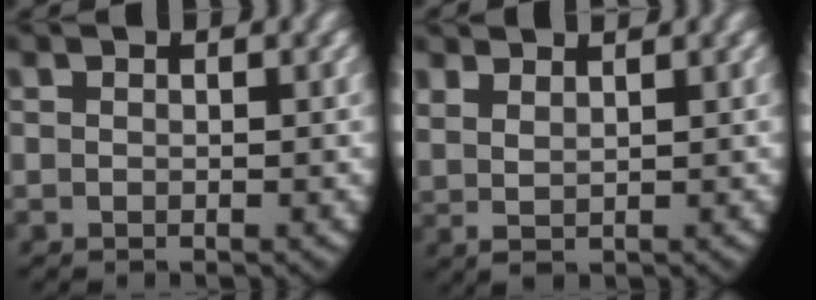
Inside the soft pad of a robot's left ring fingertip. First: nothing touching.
{"total": 2.3, "force": [1.7, 1.0, 1.1], "torque": [-0.027, -0.005, 0.041]}